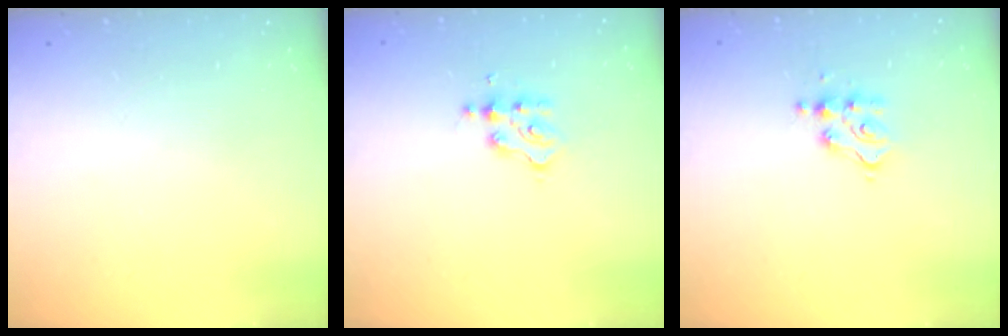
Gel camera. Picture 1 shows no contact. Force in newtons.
{"total": 2.3, "press": 2.3, "slide": 0.3}
{"total": 4.8, "press": 4.8, "slide": 0.5}